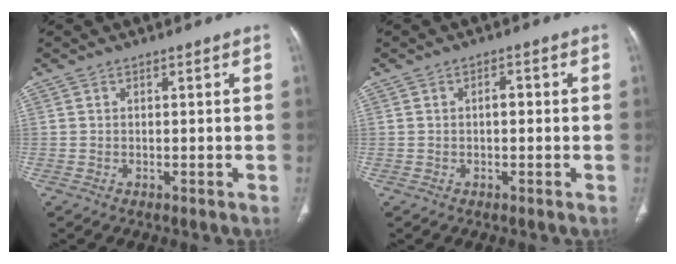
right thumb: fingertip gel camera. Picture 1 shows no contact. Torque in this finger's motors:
{"motor_torque": [0.50, 0.73, 0.39, -0.01, -0.02]}